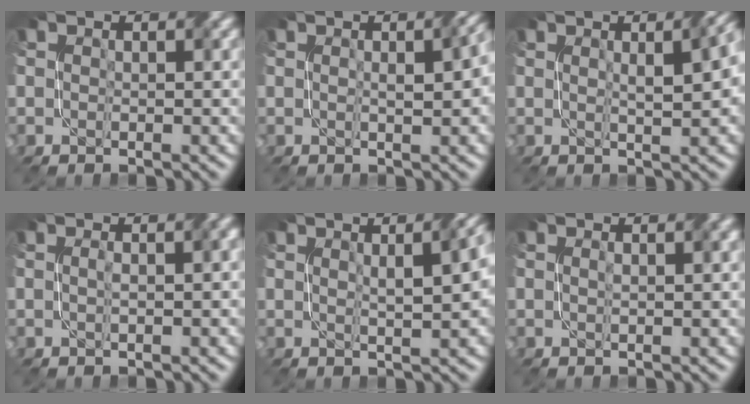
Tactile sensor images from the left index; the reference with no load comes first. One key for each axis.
{"total": 3.5, "fx": 0.5, "fy": 0.8, "fz": 3.4, "tx": -0.038, "ty": 0.010, "tz": 0.009}
{"total": 5.2, "fx": 1.3, "fy": 1.5, "fz": 4.8, "tx": -0.033, "ty": 0.021, "tz": 0.015}
{"total": 2.3, "fx": 0.2, "fy": 0.7, "fz": 2.2, "tx": -0.026, "ty": 0.008, "tz": 0.003}
{"total": 5.6, "fx": 1.5, "fy": 1.7, "fz": 5.1, "tx": -0.032, "ty": 0.024, "tz": 0.017}
{"total": 1.0, "fx": 0.4, "fy": 0.0, "fz": 0.9, "tx": -0.016, "ty": 0.007, "tz": 0.004}